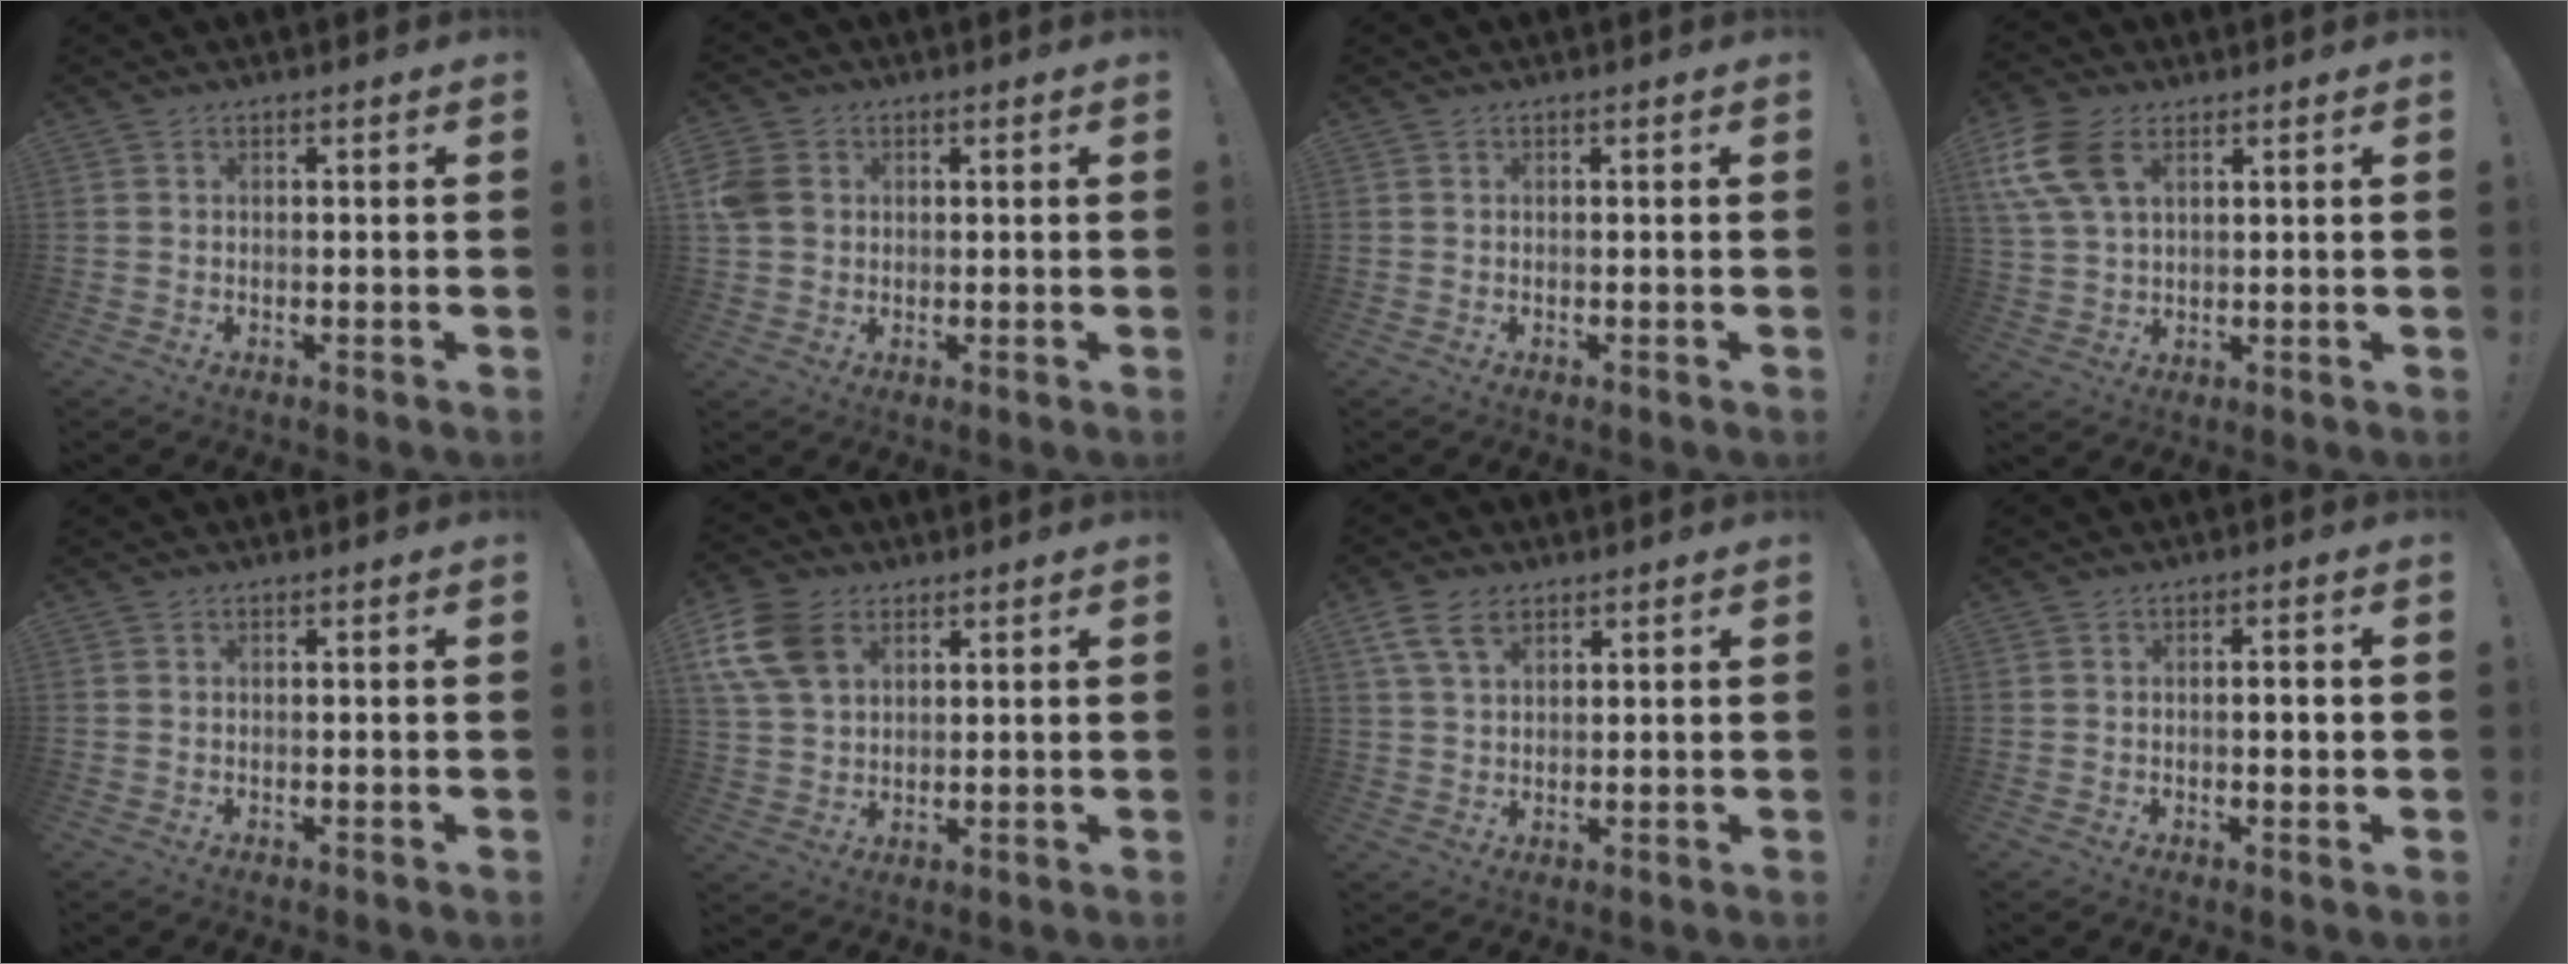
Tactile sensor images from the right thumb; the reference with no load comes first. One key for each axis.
{"total": 6.8, "fx": 1.0, "fy": 5.8, "fz": 3.3, "tx": -0.069, "ty": 0.011, "tz": 0.024}
{"total": 0.0}
{"total": 11.8, "fx": 4.8, "fy": 6.9, "fz": 8.2, "tx": -0.181, "ty": -0.007, "tz": 0.094}
{"total": 0.0}
{"total": 13.1, "fx": 5.5, "fy": 9.1, "fz": 7.6, "tx": -0.154, "ty": -0.011, "tz": 0.110}
{"total": 7.8, "fx": 4.4, "fy": 4.6, "fz": 4.5, "tx": -0.086, "ty": -0.005, "tz": 0.088}
{"total": 2.3, "fx": -0.2, "fy": 0.6, "fz": 2.2, "tx": -0.027, "ty": -0.001, "tz": -0.010}